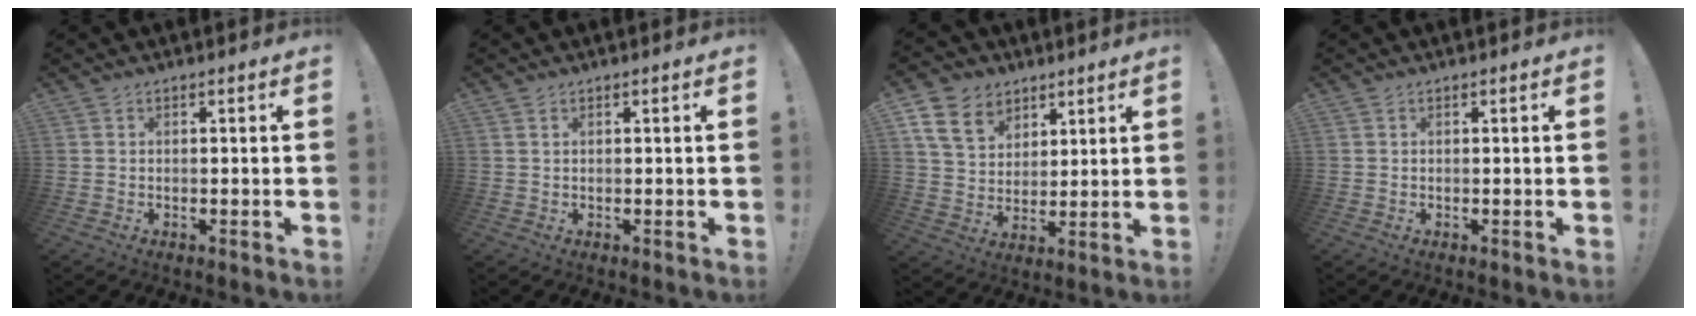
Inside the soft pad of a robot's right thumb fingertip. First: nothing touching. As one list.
[{"total": 0.5, "force": [0.3, 0.2, 0.4], "torque": [-0.014, 0.003, 0.007]}, {"total": 12.5, "force": [6.9, 9.1, 5.3], "torque": [-0.087, -0.032, 0.138]}, {"total": 0.0}]